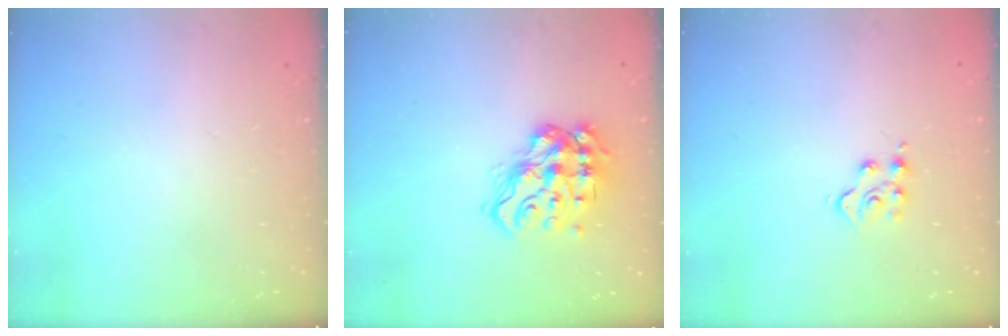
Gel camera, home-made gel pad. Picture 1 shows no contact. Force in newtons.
{"total": 15.7, "press": 15.6, "slide": 1.6}
{"total": 5.8, "press": 5.8, "slide": 0.1}